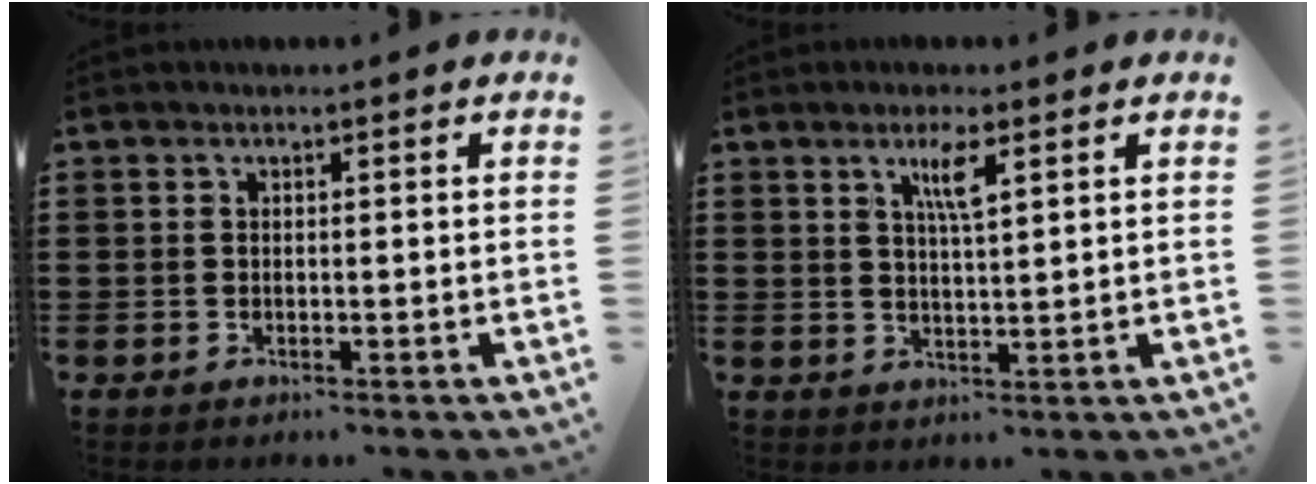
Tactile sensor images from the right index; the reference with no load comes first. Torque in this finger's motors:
{"motor_torque": [0.11, -0.06, 0.16, 0.07]}